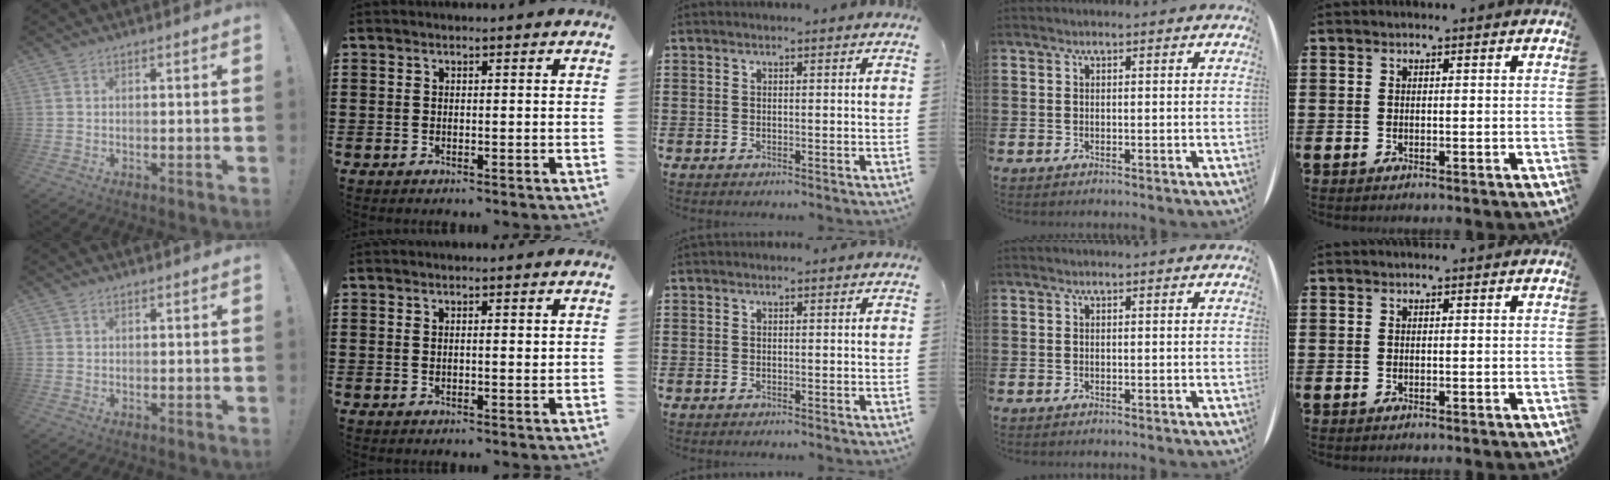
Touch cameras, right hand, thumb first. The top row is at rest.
{"thumb": {"total": 0.8, "force": [0.5, 0.6, 0.0], "torque": [0.005, -0.001, 0.009]}, "index": {"total": 1.3, "force": [0.4, 0.4, 1.1], "torque": [-0.023, 0.004, 0.005]}}